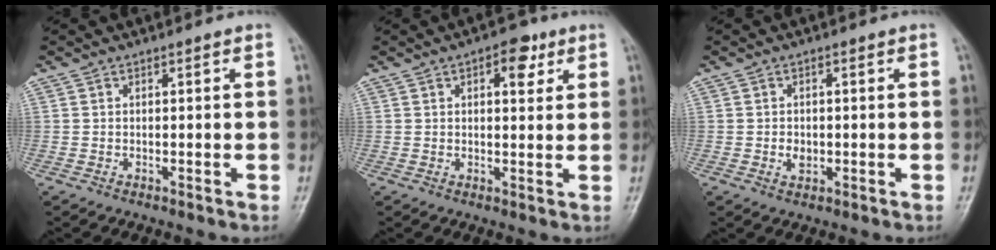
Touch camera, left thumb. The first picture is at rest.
{"total": 5.3, "force": [2.5, 2.7, 3.8], "torque": [-0.032, -0.005, 0.029]}
{"total": 2.2, "force": [-0.4, 1.7, 1.4], "torque": [-0.017, 0.001, -0.003]}